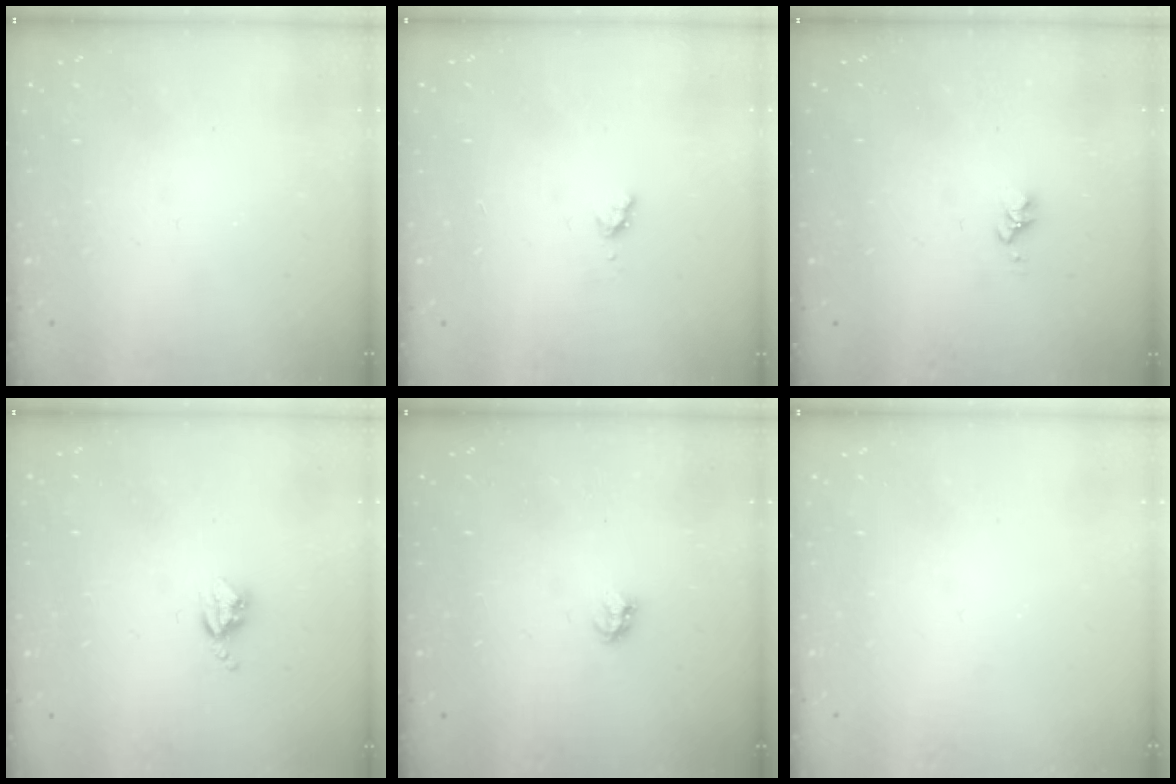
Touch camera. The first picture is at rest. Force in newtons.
{"total": 4.4, "press": 4.4, "slide": 0.3}
{"total": 2.8, "press": 2.8, "slide": 0.3}
{"total": 3.8, "press": 3.8, "slide": 0.5}
{"total": 2.8, "press": 2.8, "slide": 0.5}
{"total": 0.0}